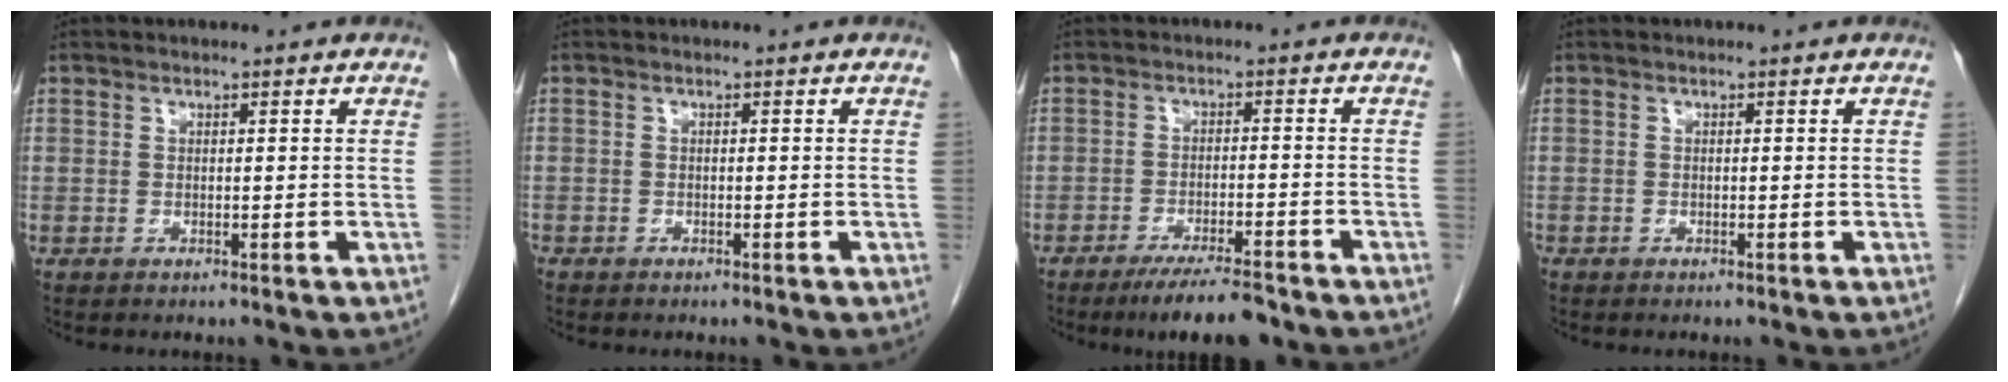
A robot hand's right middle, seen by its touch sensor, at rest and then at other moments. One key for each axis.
{"total": 0.8, "fx": -0.7, "fy": 0.3, "fz": 0.3, "tx": -0.005, "ty": 0.001, "tz": -0.009}
{"total": 7.4, "fx": -6.0, "fy": 1.1, "fz": 4.3, "tx": -0.066, "ty": -0.014, "tz": -0.097}
{"total": 0.0}